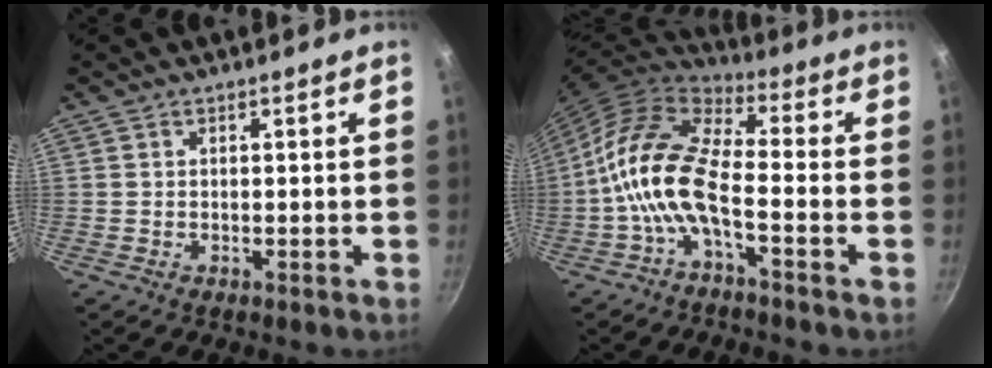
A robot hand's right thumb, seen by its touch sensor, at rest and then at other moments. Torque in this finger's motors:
{"motor_torque": [-0.26, 1.37, 2.02, -0.75, 0.64]}